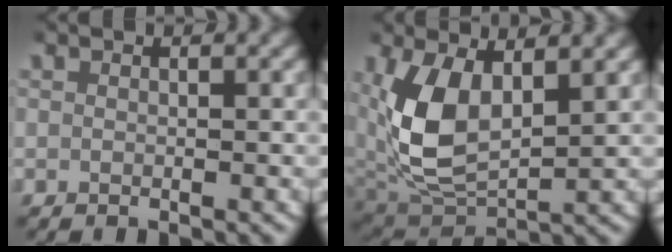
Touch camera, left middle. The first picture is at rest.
{"total": 6.2, "force": [1.3, 3.5, 4.9], "torque": [-0.124, -0.005, 0.028]}